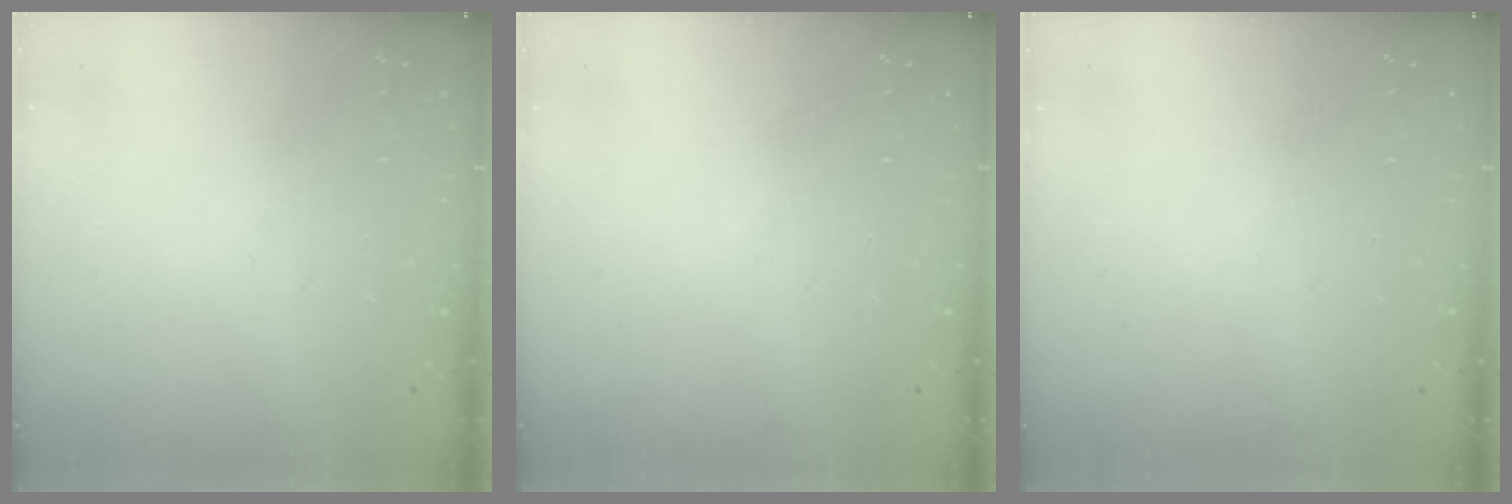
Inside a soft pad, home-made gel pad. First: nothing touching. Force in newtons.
{"total": 0.0}
{"total": 0.0}